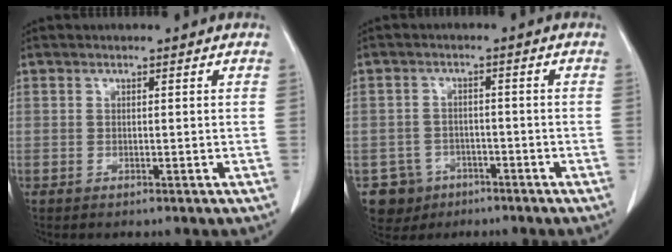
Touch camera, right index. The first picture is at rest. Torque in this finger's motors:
{"motor_torque": [-0.30, 0.07, -0.87, -0.16]}